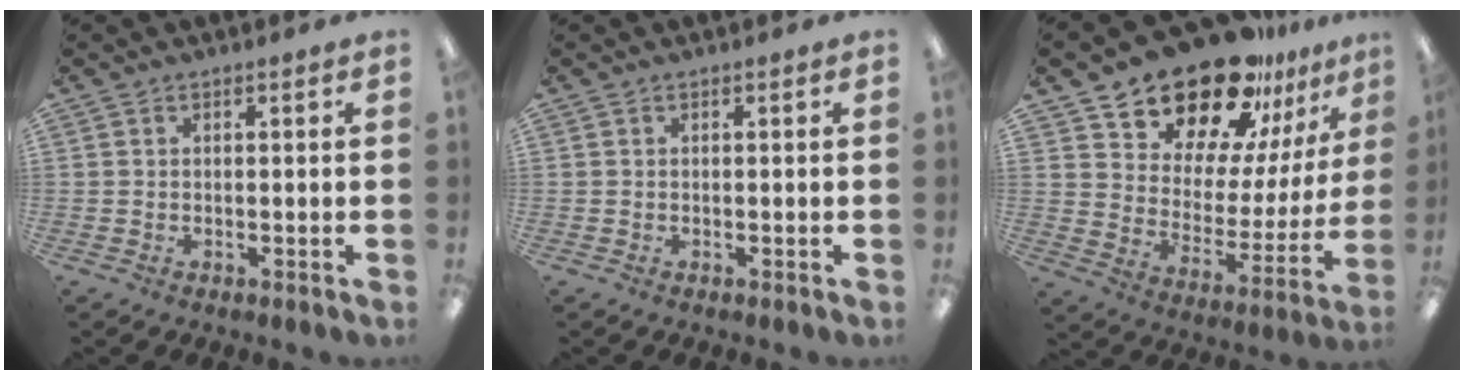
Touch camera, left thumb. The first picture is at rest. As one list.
[{"total": 0.0}, {"total": 22.0, "force": [18.9, 8.6, 7.1], "torque": [-0.125, -0.144, 0.338]}]